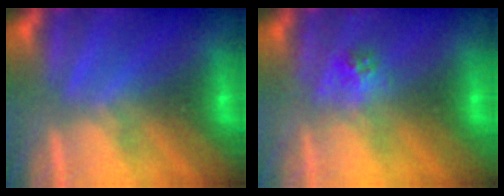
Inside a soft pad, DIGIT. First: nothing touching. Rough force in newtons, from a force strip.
{"total": 2.2}